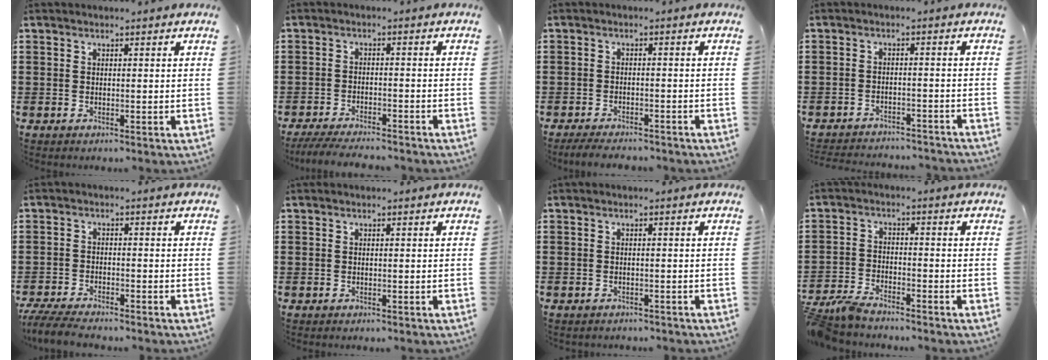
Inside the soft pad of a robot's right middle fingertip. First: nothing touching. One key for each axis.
{"total": 4.0, "fx": -3.9, "fy": 0.1, "fz": 1.1, "tx": -0.025, "ty": -0.006, "tz": -0.079}
{"total": 2.7, "fx": -2.6, "fy": 0.3, "fz": 0.5, "tx": -0.011, "ty": 0.000, "tz": -0.053}
{"total": 2.8, "fx": -2.8, "fy": 0.1, "fz": 0.1, "tx": -0.006, "ty": 0.000, "tz": -0.059}
{"total": 4.1, "fx": -3.8, "fy": 0.2, "fz": 1.3, "tx": -0.043, "ty": -0.011, "tz": -0.082}
{"total": 0.0}
{"total": 0.9, "fx": -0.8, "fy": 0.2, "fz": 0.0, "tx": -0.003, "ty": 0.001, "tz": -0.018}
{"total": 4.2, "fx": -4.0, "fy": 0.5, "fz": 1.3, "tx": -0.045, "ty": -0.005, "tz": -0.086}